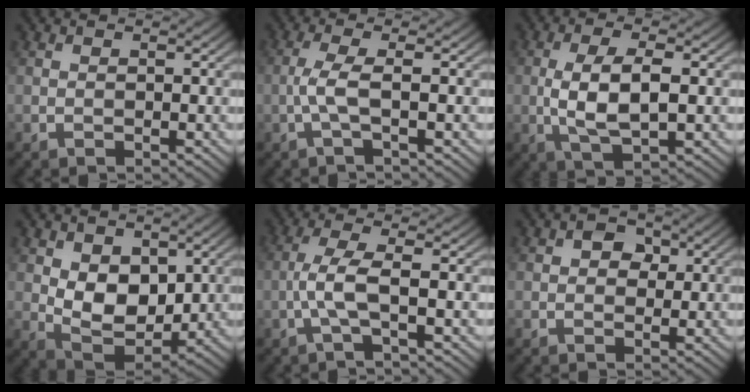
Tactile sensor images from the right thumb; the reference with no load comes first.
{"total": 3.0, "force": [-0.7, 0.3, 2.9], "torque": [-0.066, 0.008, -0.023]}
{"total": 7.2, "force": [-0.5, 2.8, 6.6], "torque": [-0.136, 0.001, -0.010]}
{"total": 8.4, "force": [1.2, 5.6, 6.1], "torque": [-0.124, -0.014, 0.024]}
{"total": 4.1, "force": [-1.0, 0.6, 3.9], "torque": [-0.085, 0.013, -0.031]}
{"total": 2.8, "force": [0.6, 2.2, 1.6], "torque": [-0.027, 0.002, 0.003]}